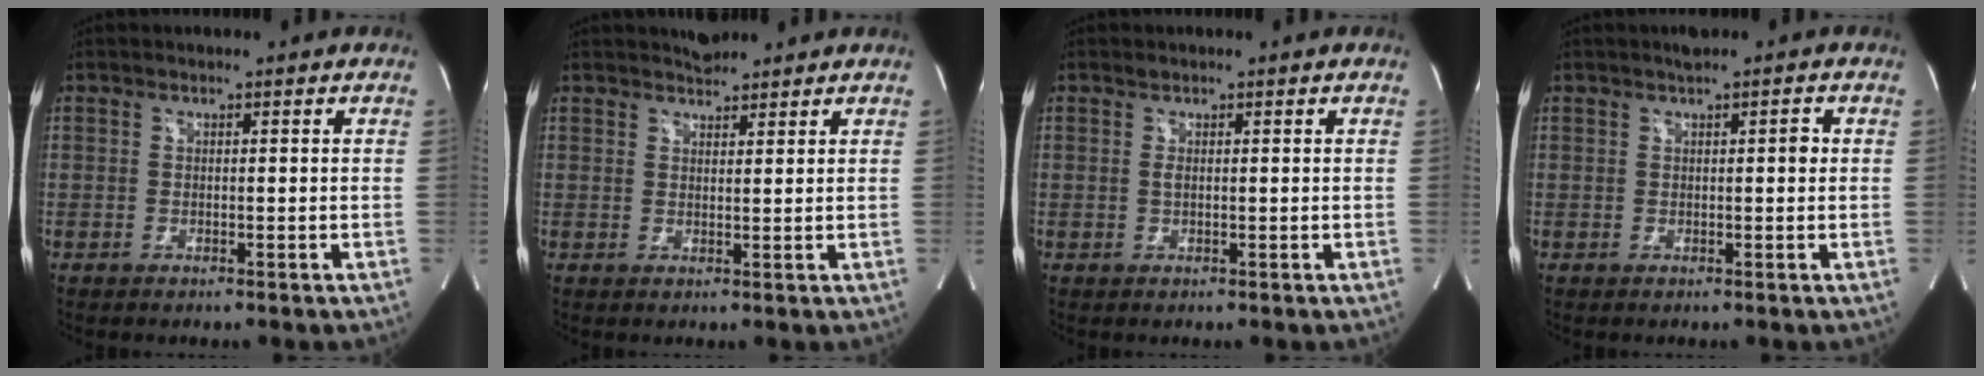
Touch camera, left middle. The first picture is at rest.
{"total": 2.8, "force": [2.6, 0.7, 0.5], "torque": [-0.012, 0.010, 0.044]}
{"total": 0.6, "force": [0.3, 0.1, 0.5], "torque": [-0.018, -0.003, 0.008]}
{"total": 2.3, "force": [0.9, 0.6, 2.0], "torque": [-0.030, 0.008, 0.013]}